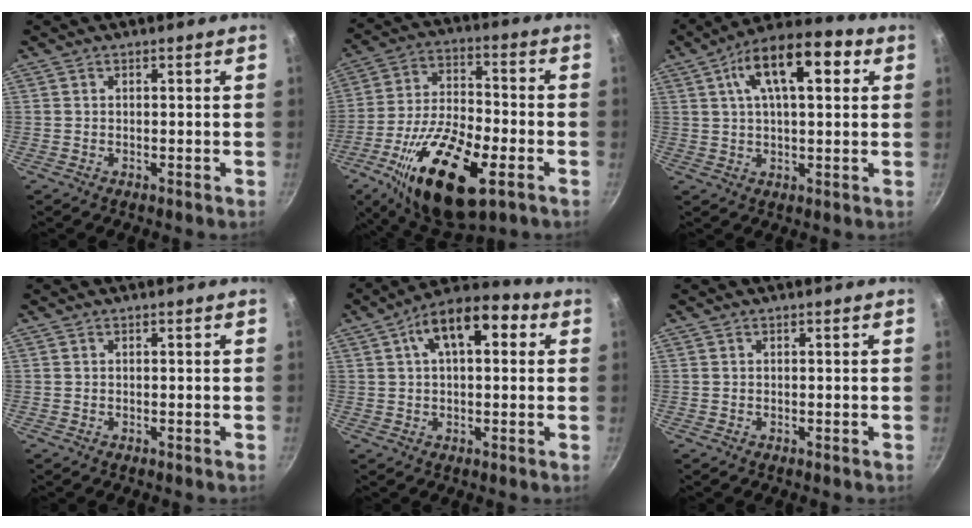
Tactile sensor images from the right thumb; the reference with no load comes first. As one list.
[{"total": 22.7, "force": [-9.4, 9.5, 18.4], "torque": [-0.320, 0.017, -0.163]}, {"total": 15.4, "force": [5.1, 6.9, 12.8], "torque": [-0.193, 0.016, 0.073]}, {"total": 0.0}, {"total": 12.9, "force": [3.8, 6.7, 10.3], "torque": [-0.135, 0.027, 0.049]}, {"total": 0.0}]